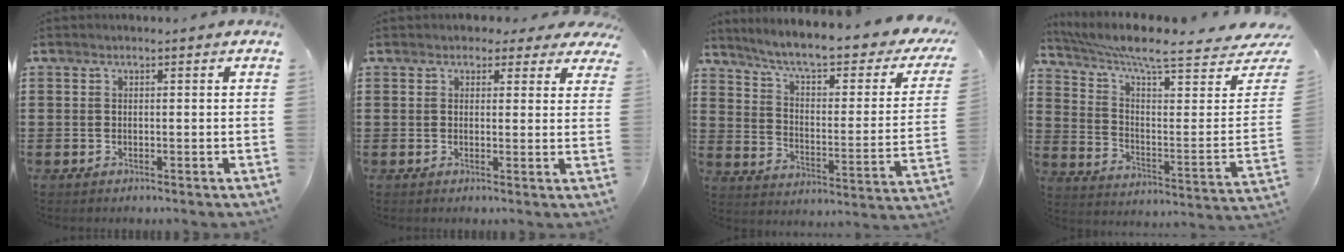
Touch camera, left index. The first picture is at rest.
{"total": 2.4, "force": [1.8, 1.3, 0.7], "torque": [-0.015, 0.003, 0.032]}
{"total": 7.1, "force": [5.4, 0.6, 4.5], "torque": [-0.109, -0.039, 0.086]}
{"total": 8.2, "force": [6.9, 0.1, 4.4], "torque": [-0.109, -0.063, 0.114]}